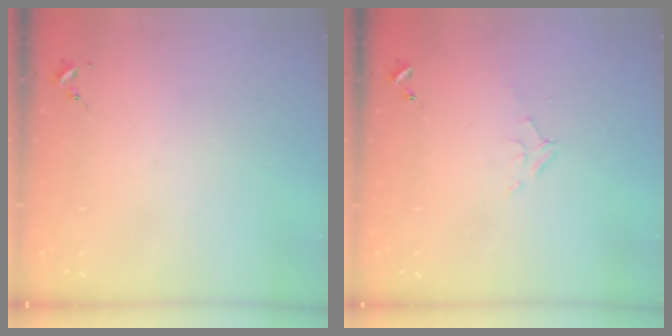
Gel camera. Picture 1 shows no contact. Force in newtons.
{"total": 5.1, "press": 5.1, "slide": 0.5}